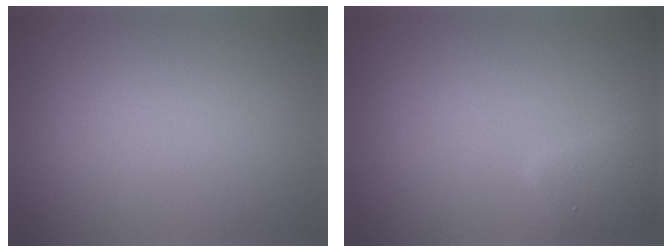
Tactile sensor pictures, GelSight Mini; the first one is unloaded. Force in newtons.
{"total": 1.9, "press": 1.9, "slide": 0.2}